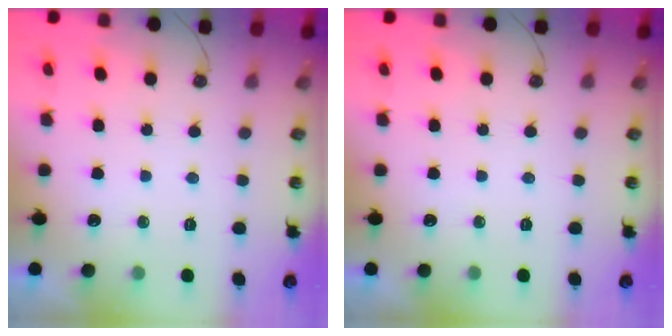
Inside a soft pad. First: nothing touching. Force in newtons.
{"total": 0.0}